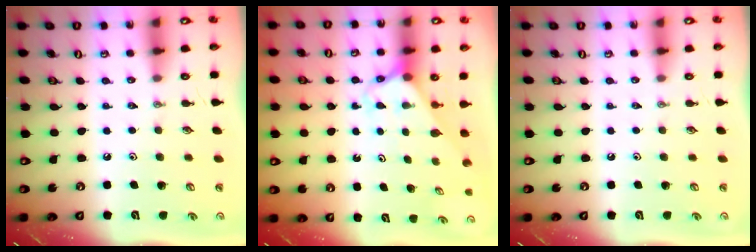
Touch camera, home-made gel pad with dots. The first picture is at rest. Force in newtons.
{"total": 2.6, "press": 2.6, "slide": 0.2}
{"total": 0.0}